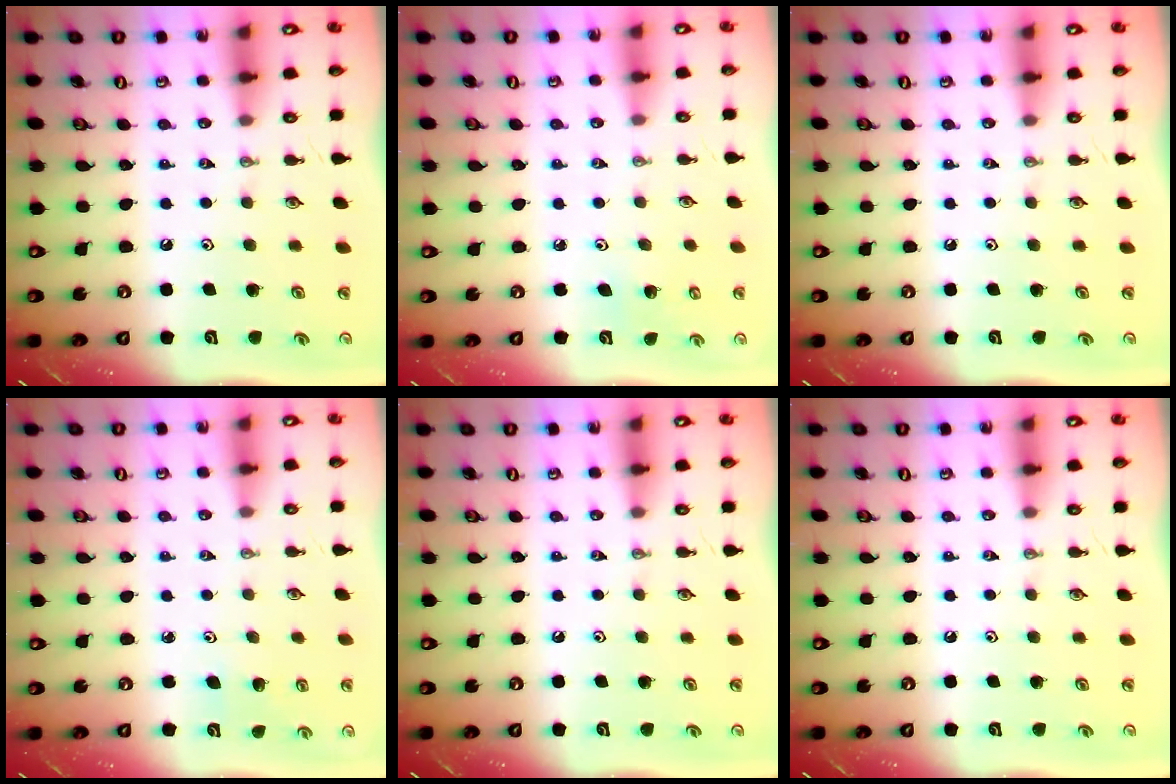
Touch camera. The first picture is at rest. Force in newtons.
{"total": 3.7, "press": 3.7, "slide": 0.4}
{"total": 0.0}
{"total": 3.6, "press": 3.4, "slide": 1.0}
{"total": 0.0}
{"total": 0.0}